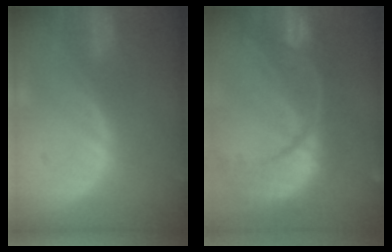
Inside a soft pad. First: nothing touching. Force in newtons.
{"total": 13.8, "press": 11.0, "slide": 8.5}